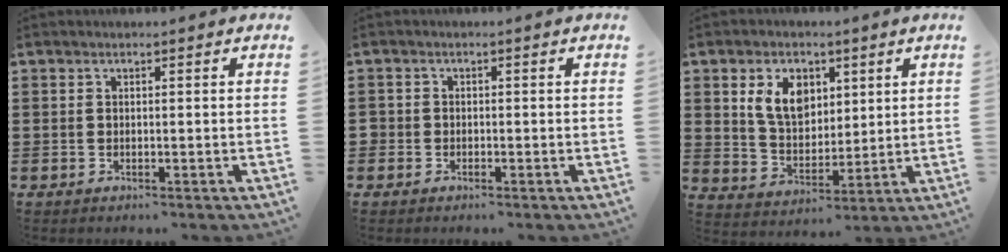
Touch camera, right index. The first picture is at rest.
{"total": 1.1, "force": [-0.5, 1.0, 0.1], "torque": [-0.004, 0.002, -0.011]}
{"total": 7.6, "force": [3.1, 5.3, 4.4], "torque": [-0.101, 0.015, 0.055]}